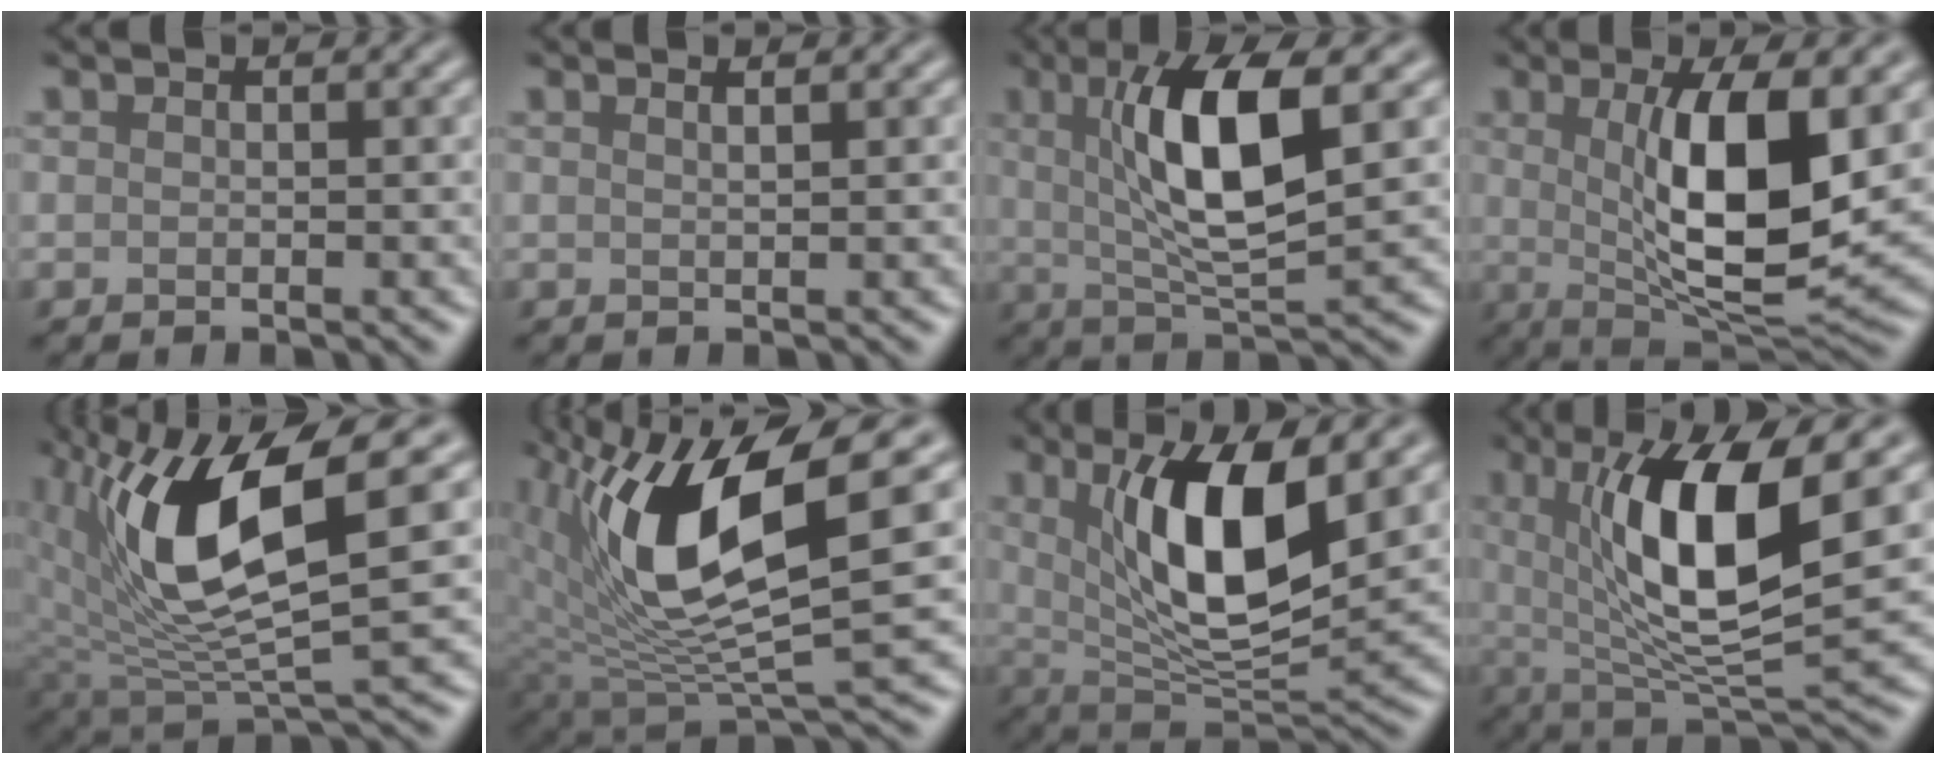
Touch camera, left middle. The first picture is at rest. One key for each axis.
{"total": 1.4, "fx": 0.8, "fy": 0.5, "fz": 1.0, "tx": -0.004, "ty": 0.002, "tz": 0.002}
{"total": 8.8, "fx": 2.0, "fy": 2.3, "fz": 8.2, "tx": -0.139, "ty": -0.005, "tz": 0.039}
{"total": 10.5, "fx": 1.3, "fy": 3.1, "fz": 9.9, "tx": -0.154, "ty": -0.011, "tz": 0.027}
{"total": 10.8, "fx": 2.6, "fy": 4.0, "fz": 9.7, "tx": -0.191, "ty": -0.008, "tz": 0.050}
{"total": 12.1, "fx": 3.2, "fy": 4.1, "fz": 10.9, "tx": -0.212, "ty": -0.009, "tz": 0.063}
{"total": 10.0, "fx": 2.7, "fy": 3.3, "fz": 9.1, "tx": -0.152, "ty": -0.014, "tz": 0.050}
{"total": 10.9, "fx": 2.5, "fy": 3.0, "fz": 10.1, "tx": -0.163, "ty": -0.012, "tz": 0.049}